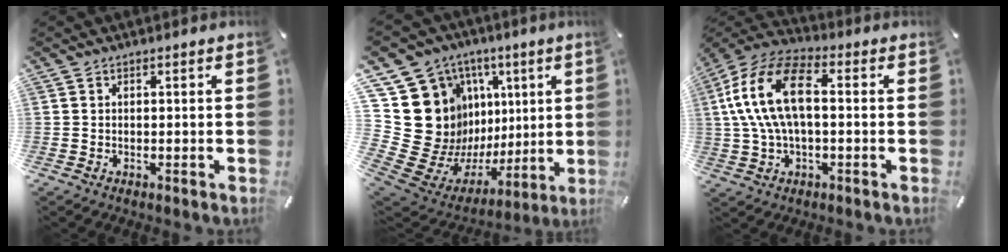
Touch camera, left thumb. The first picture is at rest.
{"total": 22.4, "force": [3.3, 19.2, 11.1], "torque": [-0.166, -0.084, 0.130]}
{"total": 16.0, "force": [1.7, 8.6, 13.3], "torque": [-0.294, 0.002, 0.026]}